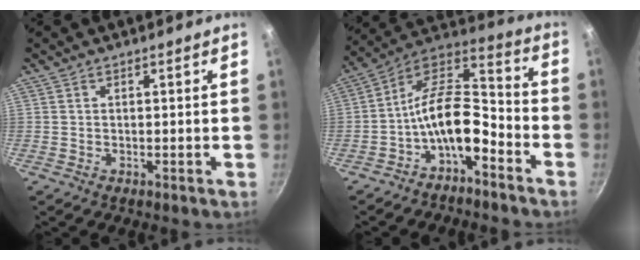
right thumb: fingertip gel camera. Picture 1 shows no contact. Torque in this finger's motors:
{"motor_torque": [2.19, 1.31, 1.60, -1.17, 0.23]}